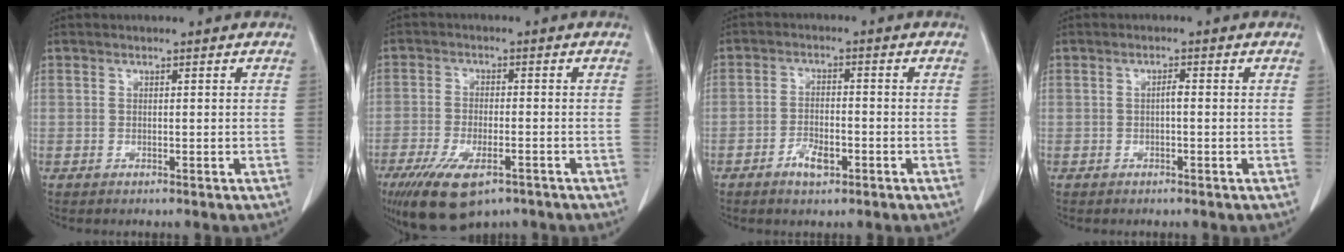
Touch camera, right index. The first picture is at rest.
{"total": 11.0, "force": [-6.9, 4.1, 7.5], "torque": [-0.139, -0.019, -0.112]}
{"total": 4.1, "force": [-2.2, 1.6, 3.0], "torque": [-0.054, 0.002, -0.036]}
{"total": 1.0, "force": [-0.1, 0.0, 1.0], "torque": [-0.016, 0.002, -0.003]}